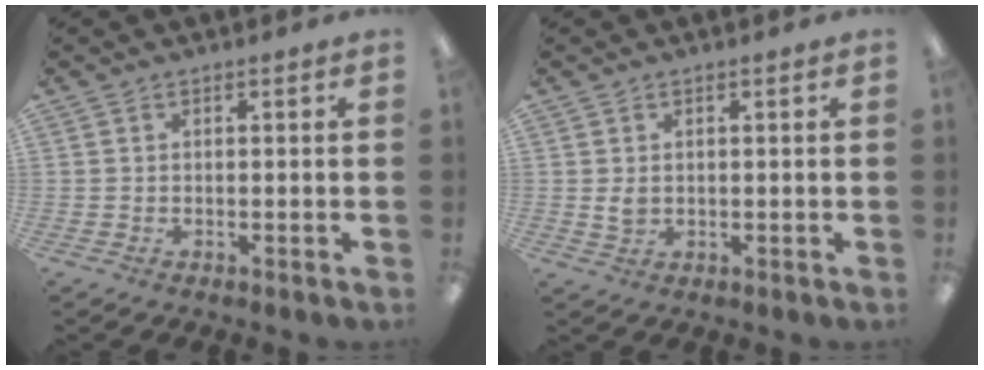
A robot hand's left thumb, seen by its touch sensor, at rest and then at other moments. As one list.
[{"total": 2.4, "force": [0.5, 1.6, 1.8], "torque": [-0.029, 0.000, 0.006]}]